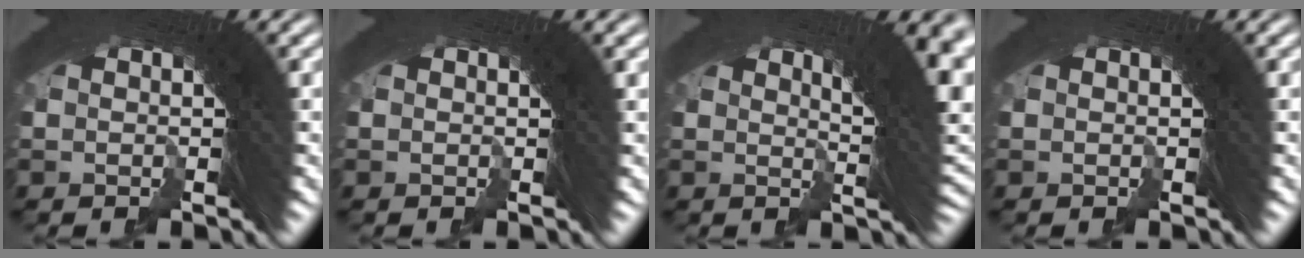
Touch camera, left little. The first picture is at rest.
{"total": 0.5, "force": [0.4, -0.1, 0.4], "torque": [-0.008, -0.001, 0.005]}
{"total": 6.7, "force": [2.5, 0.9, 6.2], "torque": [-0.046, 0.017, 0.036]}
{"total": 0.0}